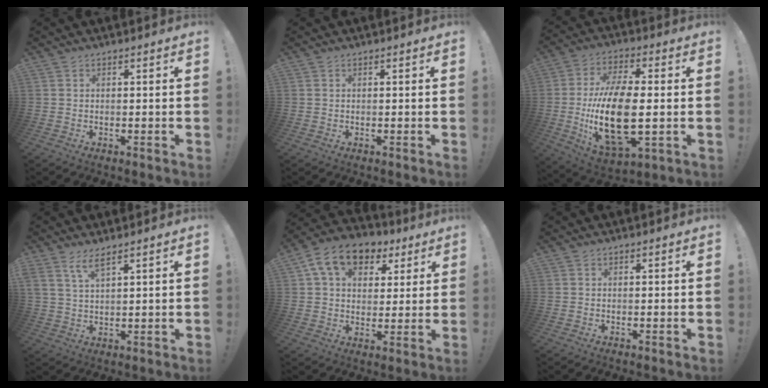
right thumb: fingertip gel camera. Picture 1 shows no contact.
{"total": 0.0}
{"total": 21.3, "force": [-1.9, 10.3, 18.6], "torque": [-0.369, -0.008, -0.024]}
{"total": 5.3, "force": [3.8, 1.1, 3.6], "torque": [-0.072, -0.013, 0.067]}
{"total": 13.8, "force": [6.6, 9.4, 7.7], "torque": [-0.124, -0.022, 0.125]}
{"total": 0.0}